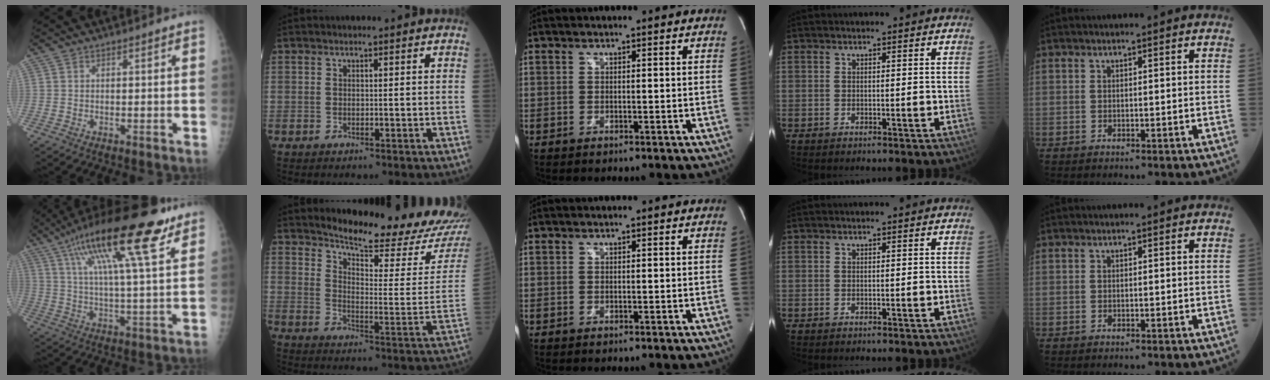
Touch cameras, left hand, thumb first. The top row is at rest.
{"thumb": {"total": 22.0, "force": [11.8, 4.9, 18.0], "torque": [-0.299, -0.010, 0.195]}, "index": {"total": 19.3, "force": [18.2, 0.6, 6.5], "torque": [-0.098, -0.106, 0.227]}}